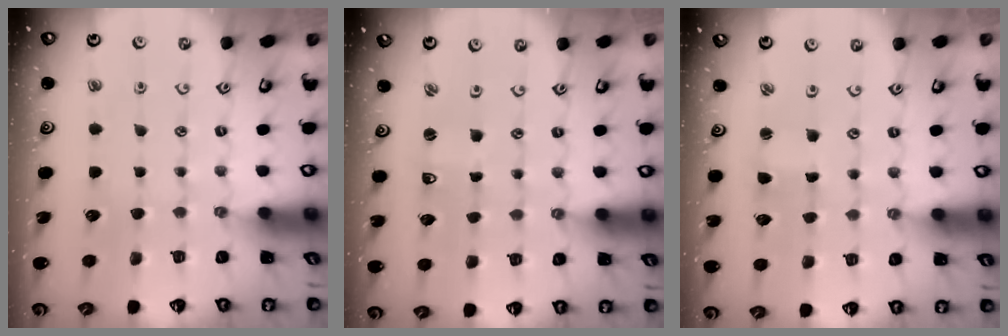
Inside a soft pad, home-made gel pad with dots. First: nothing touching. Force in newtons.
{"total": 1.9, "press": 1.8, "slide": 0.4}
{"total": 1.7, "press": 1.7, "slide": 0.1}